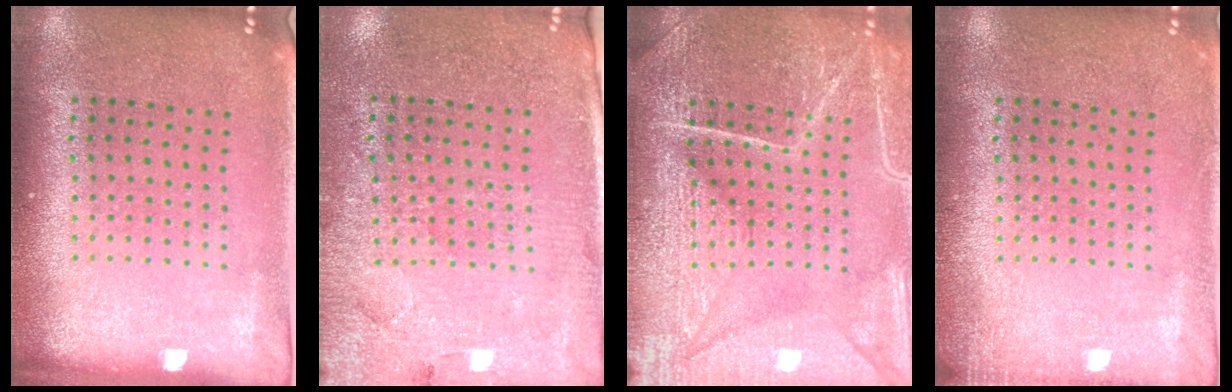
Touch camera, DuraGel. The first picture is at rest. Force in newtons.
{"total": 3.0, "press": 2.9, "slide": 0.9}
{"total": 7.3, "press": 7.2, "slide": 0.9}
{"total": 1.4, "press": 1.4, "slide": 0.2}